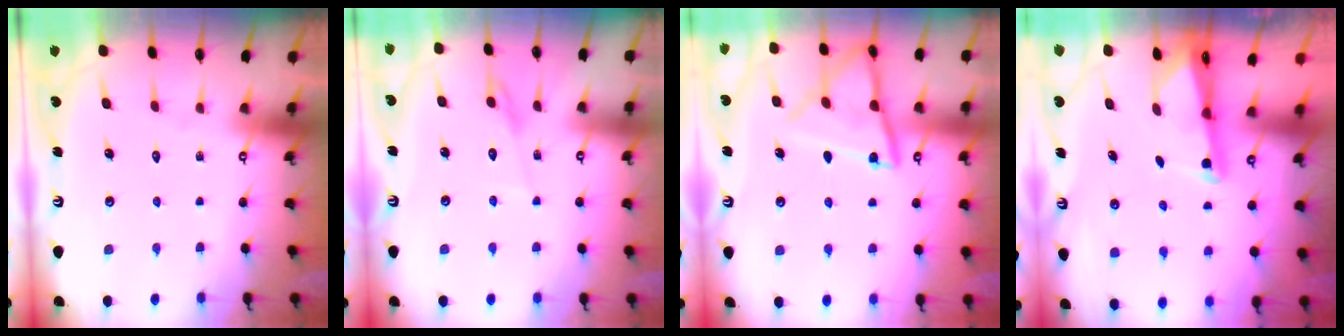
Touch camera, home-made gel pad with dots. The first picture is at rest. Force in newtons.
{"total": 4.2, "press": 4.2, "slide": 0.4}
{"total": 13.2, "press": 13.1, "slide": 1.2}
{"total": 1.9, "press": 1.9, "slide": 0.4}